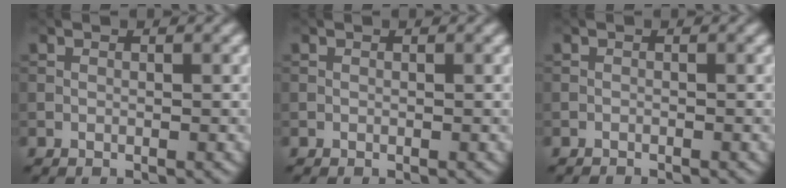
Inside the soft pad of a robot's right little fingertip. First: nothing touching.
{"total": 0.0}
{"total": 0.8, "force": [-0.8, 0.0, 0.0], "torque": [0.002, -0.002, -0.016]}